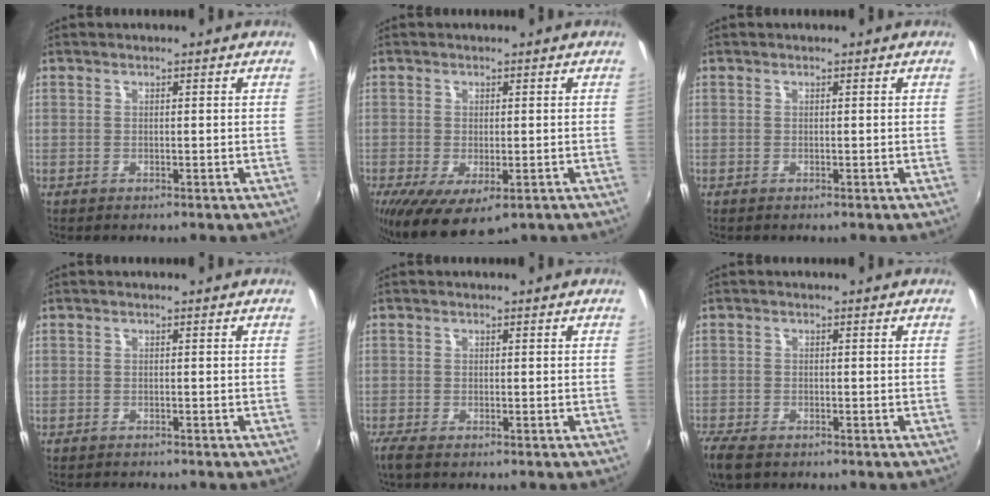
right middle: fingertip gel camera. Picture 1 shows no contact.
{"total": 8.1, "force": [-4.0, 3.7, 6.1], "torque": [-0.116, -0.040, -0.055]}
{"total": 0.0}
{"total": 1.9, "force": [-1.9, 0.1, 0.4], "torque": [-0.016, -0.010, -0.031]}
{"total": 1.9, "force": [-1.4, 0.2, 1.3], "torque": [-0.029, -0.007, -0.028]}
{"total": 4.9, "force": [-3.9, 1.7, 2.6], "torque": [-0.069, -0.021, -0.078]}